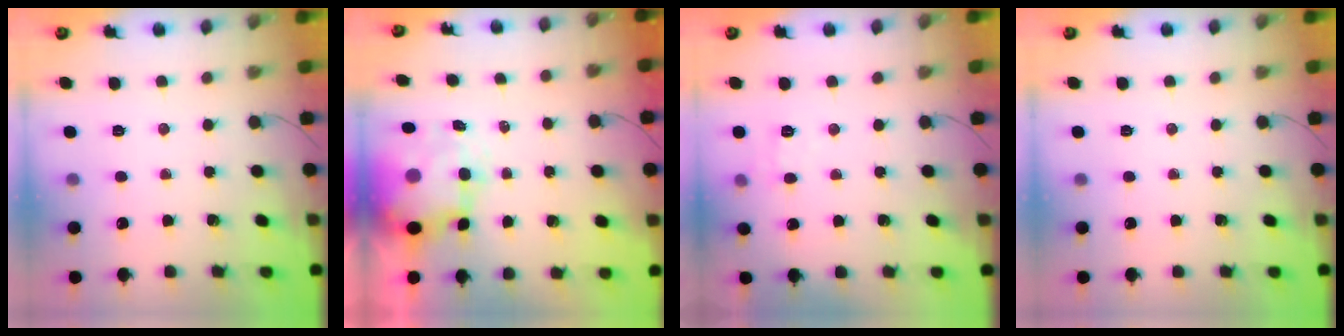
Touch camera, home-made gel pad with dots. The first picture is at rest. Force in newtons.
{"total": 8.6, "press": 8.3, "slide": 1.9}
{"total": 4.1, "press": 3.7, "slide": 1.6}
{"total": 0.0}